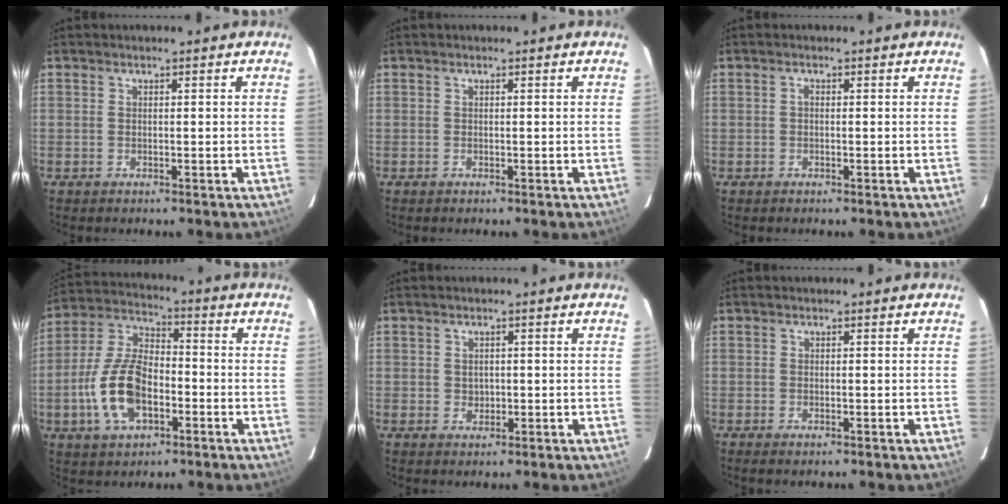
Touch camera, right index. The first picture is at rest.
{"total": 0.0}
{"total": 0.5, "force": [-0.1, 0.3, 0.4], "torque": [-0.007, 0.005, -0.004]}
{"total": 13.5, "force": [-4.3, 7.2, 10.7], "torque": [-0.227, 0.012, -0.076]}
{"total": 1.6, "force": [0.1, 1.5, 0.4], "torque": [-0.003, 0.004, 0.003]}
{"total": 0.8, "force": [-0.6, 0.2, 0.5], "torque": [-0.011, 0.000, -0.010]}